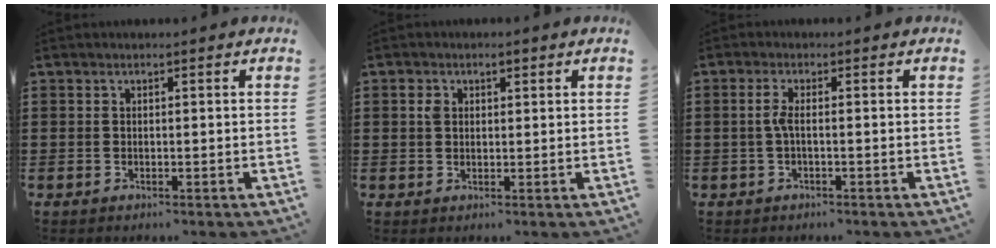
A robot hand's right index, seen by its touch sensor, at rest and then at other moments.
{"total": 2.0, "force": [0.7, 1.5, 1.2], "torque": [-0.029, 0.009, 0.012]}
{"total": 2.4, "force": [-0.3, 0.4, 2.4], "torque": [-0.053, -0.002, -0.010]}